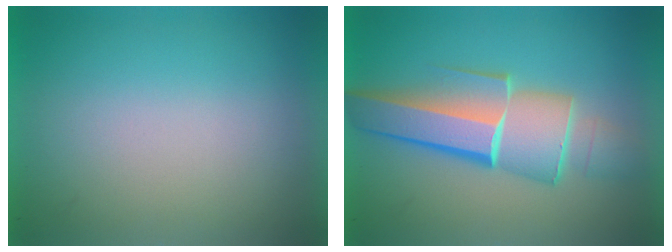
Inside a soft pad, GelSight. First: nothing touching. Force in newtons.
{"total": 6.7}